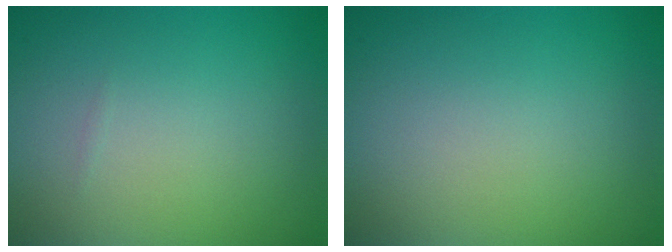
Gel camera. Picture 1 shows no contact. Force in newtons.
{"total": 0.0}